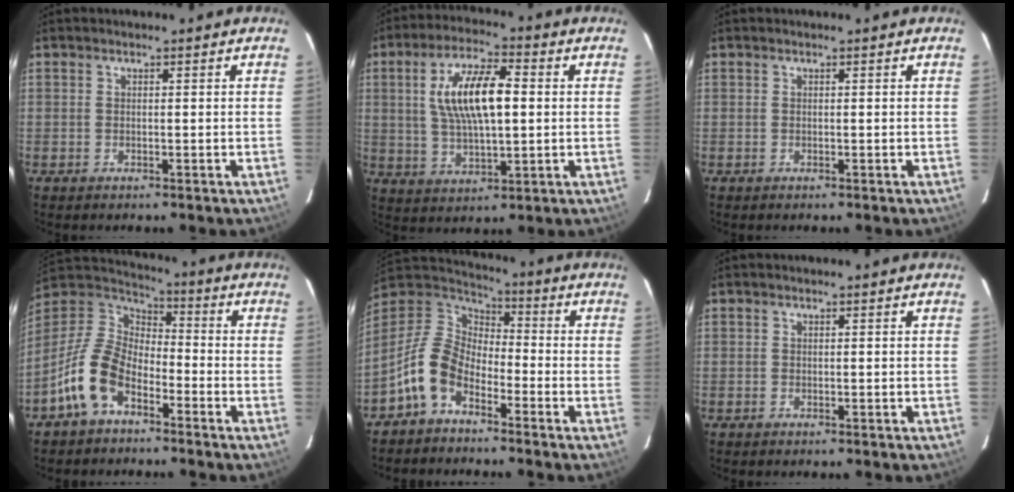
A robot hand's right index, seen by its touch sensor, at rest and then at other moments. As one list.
[{"total": 13.2, "force": [2.0, 5.1, 12.1], "torque": [-0.225, 0.013, 0.040]}, {"total": 0.0}, {"total": 12.4, "force": [-6.6, 7.2, 7.7], "torque": [-0.161, 0.014, -0.134]}, {"total": 10.6, "force": [-5.8, 6.4, 6.2], "torque": [-0.127, 0.018, -0.125]}, {"total": 0.0}]